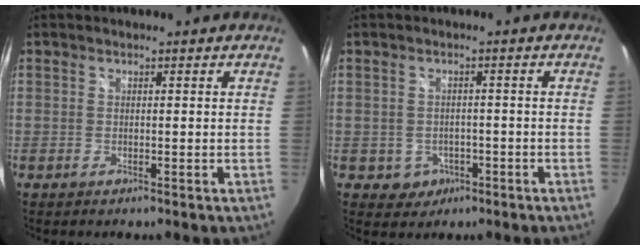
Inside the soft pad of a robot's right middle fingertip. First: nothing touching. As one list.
[{"total": 2.2, "force": [-0.8, 2.0, 0.7], "torque": [-0.016, -0.001, -0.008]}]